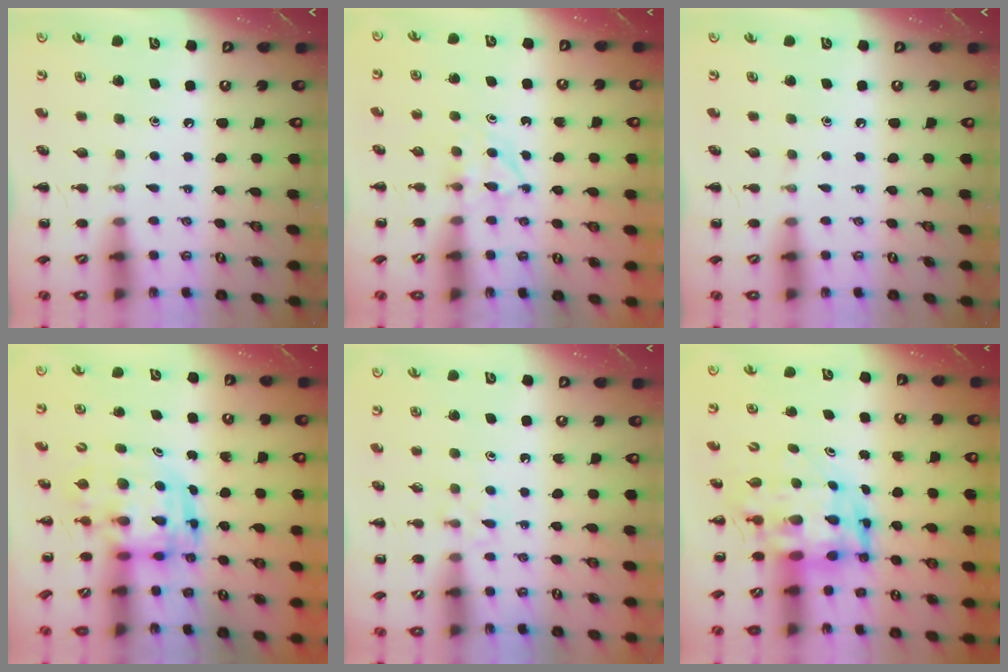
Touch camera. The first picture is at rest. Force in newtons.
{"total": 3.3, "press": 3.1, "slide": 1.3}
{"total": 0.0}
{"total": 3.6, "press": 3.5, "slide": 0.7}
{"total": 4.1, "press": 3.8, "slide": 1.6}
{"total": 5.9, "press": 5.7, "slide": 1.6}